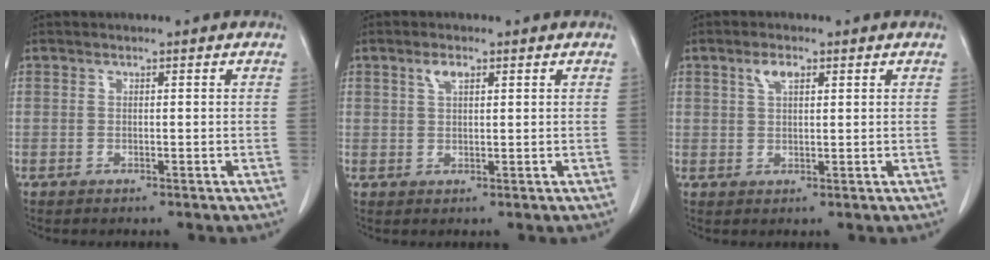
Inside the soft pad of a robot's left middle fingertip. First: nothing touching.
{"total": 2.1, "force": [1.2, 0.9, 1.5], "torque": [-0.030, 0.001, 0.024]}
{"total": 2.6, "force": [1.4, 1.2, 1.9], "torque": [-0.038, 0.003, 0.030]}